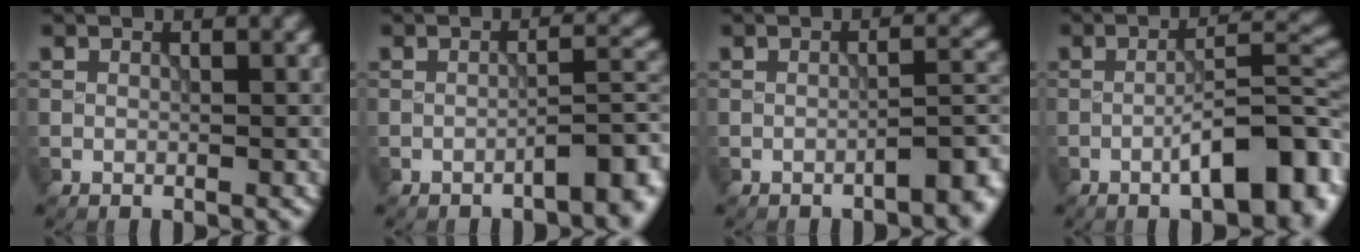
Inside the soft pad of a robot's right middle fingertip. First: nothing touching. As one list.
[{"total": 4.5, "force": [-2.6, 1.1, 3.5], "torque": [-0.042, 0.014, -0.041]}, {"total": 3.9, "force": [-2.3, 1.1, 2.9], "torque": [-0.034, 0.011, -0.037]}, {"total": 8.5, "force": [-3.4, 2.5, 7.3], "torque": [-0.107, 0.011, -0.052]}]